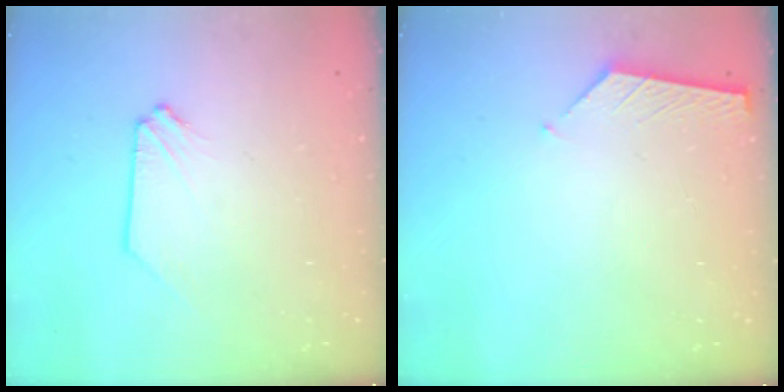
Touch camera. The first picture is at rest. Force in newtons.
{"total": 5.3, "press": 5.2, "slide": 0.8}